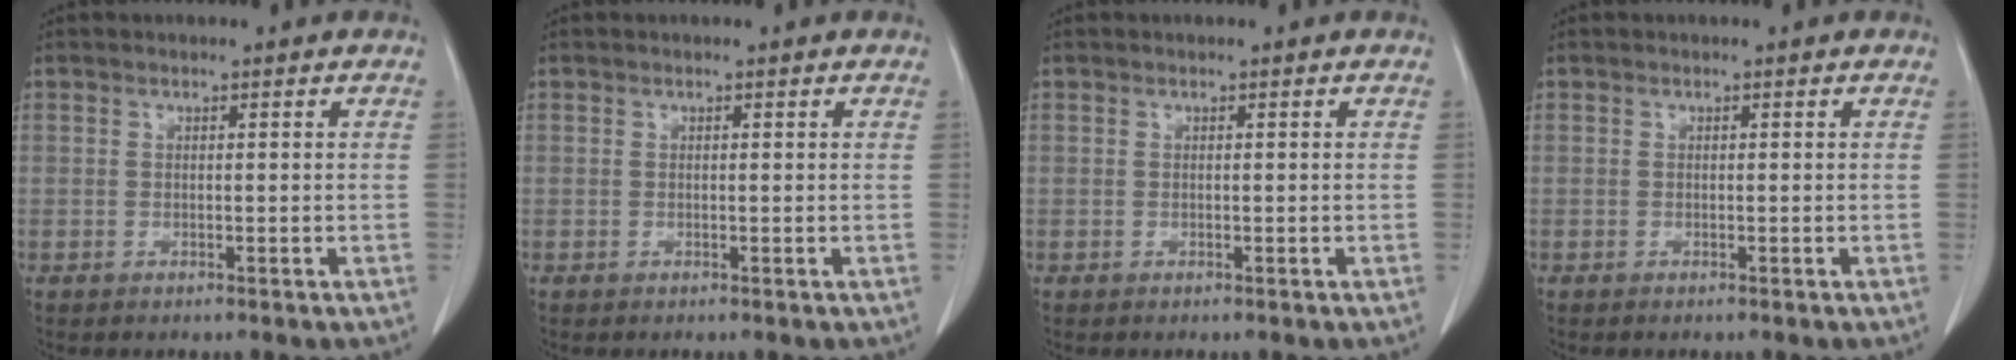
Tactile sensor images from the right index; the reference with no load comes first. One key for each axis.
{"total": 0.0}
{"total": 0.0}
{"total": 0.0}